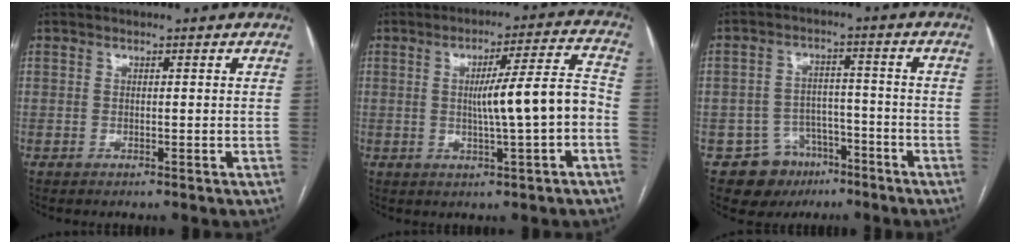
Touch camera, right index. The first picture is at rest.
{"total": 9.6, "force": [-1.3, 0.1, 9.5], "torque": [-0.142, 0.014, -0.019]}
{"total": 7.9, "force": [-4.8, 6.2, 1.3], "torque": [-0.015, 0.016, -0.066]}